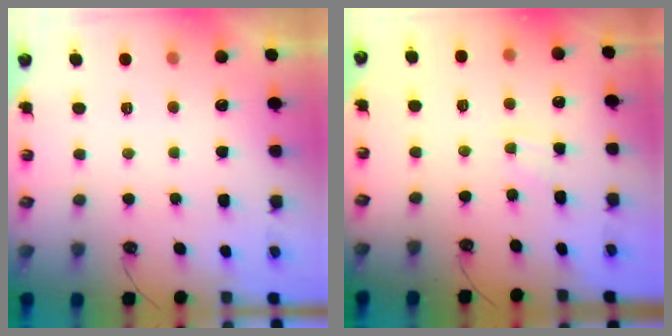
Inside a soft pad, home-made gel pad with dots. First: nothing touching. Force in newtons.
{"total": 2.7, "press": 2.7, "slide": 0.3}